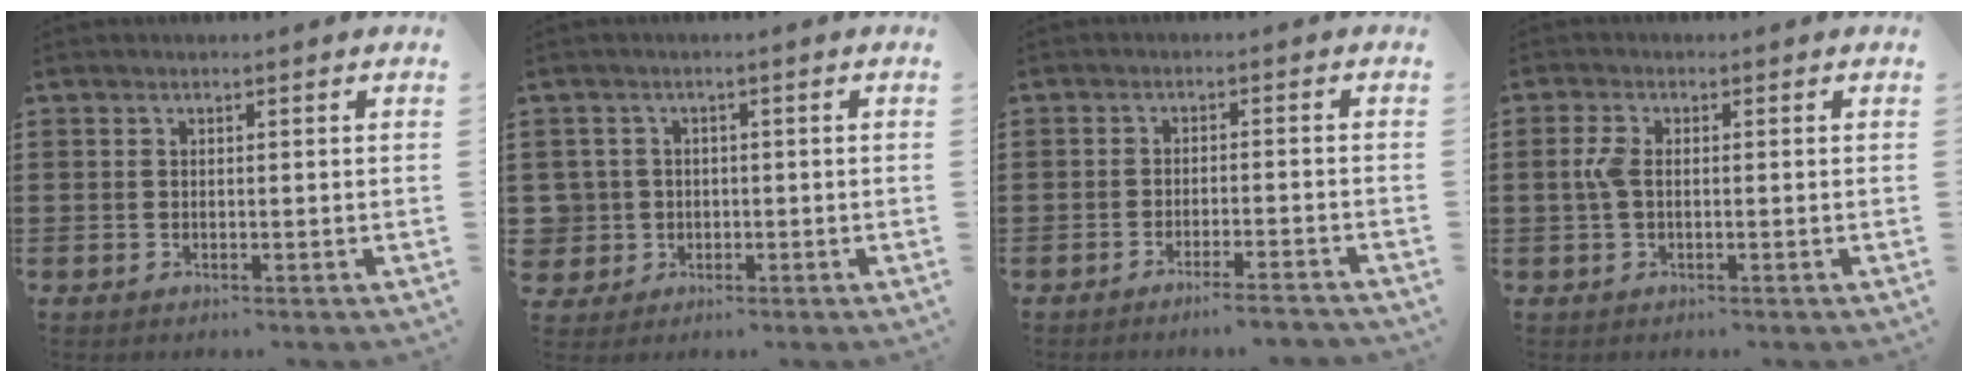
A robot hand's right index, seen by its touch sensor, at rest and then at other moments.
{"total": 3.5, "force": [-0.5, 3.4, 0.2], "torque": [-0.029, 0.007, -0.016]}
{"total": 3.0, "force": [-2.8, -0.3, 1.1], "torque": [-0.019, -0.002, -0.055]}
{"total": 3.1, "force": [0.0, 1.5, 2.7], "torque": [-0.076, -0.004, -0.009]}